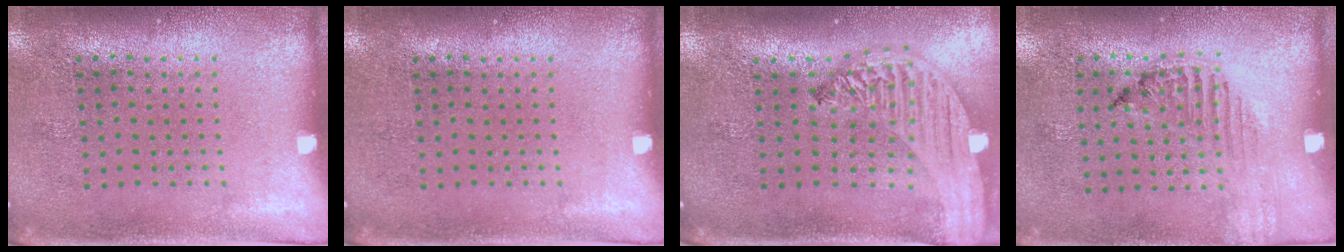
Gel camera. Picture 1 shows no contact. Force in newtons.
{"total": 0.0}
{"total": 2.7, "press": 2.2, "slide": 1.5}
{"total": 1.2, "press": 1.2, "slide": 0.2}